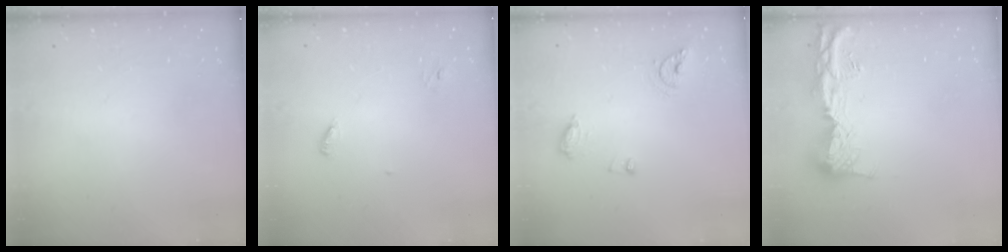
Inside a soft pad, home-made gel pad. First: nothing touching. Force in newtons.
{"total": 3.4, "press": 3.4, "slide": 0.3}
{"total": 8.3, "press": 8.2, "slide": 0.9}
{"total": 14.4, "press": 14.3, "slide": 1.5}